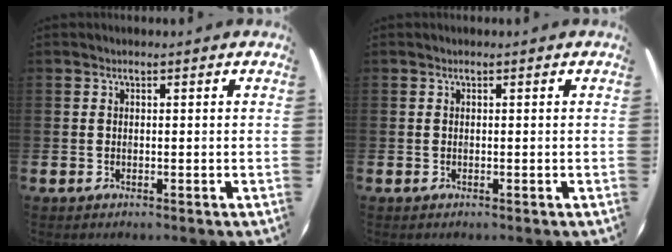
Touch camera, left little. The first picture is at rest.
{"total": 0.0}